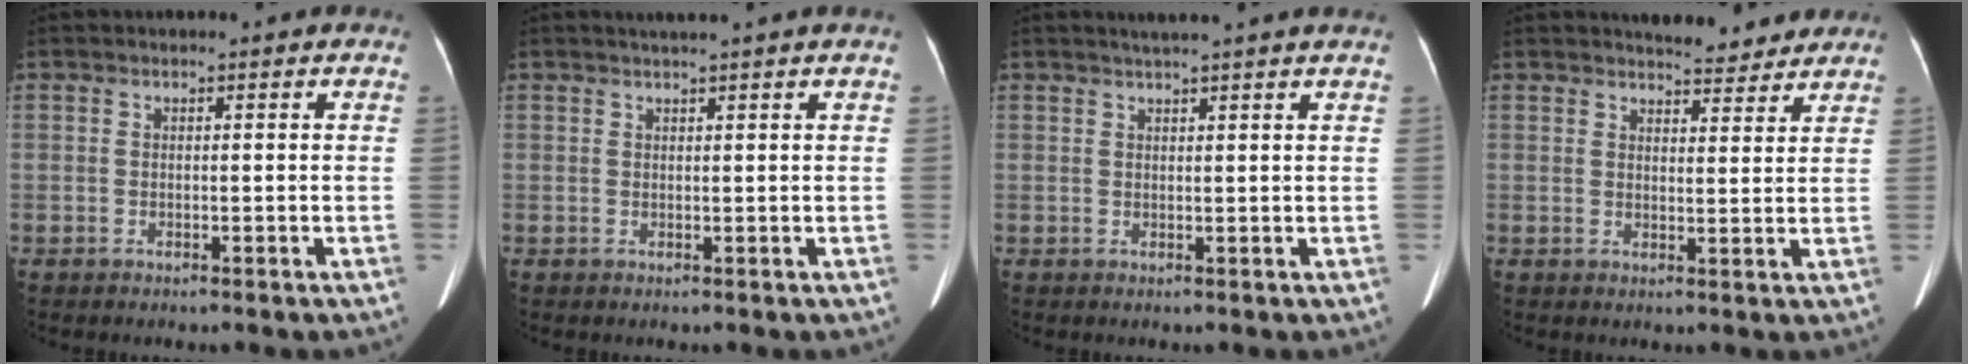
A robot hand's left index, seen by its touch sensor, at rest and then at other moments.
{"total": 2.0, "force": [1.7, -0.6, 0.9], "torque": [-0.008, 0.010, 0.033]}
{"total": 5.0, "force": [4.2, -0.8, 2.5], "torque": [-0.035, 0.019, 0.053]}
{"total": 6.0, "force": [5.7, 1.3, 1.3], "torque": [-0.018, 0.000, 0.068]}